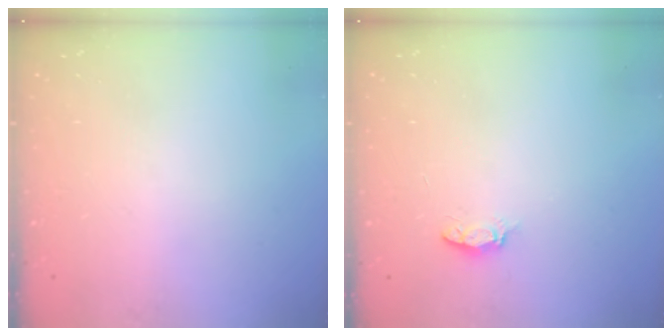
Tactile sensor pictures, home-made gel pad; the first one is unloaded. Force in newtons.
{"total": 3.1, "press": 3.1, "slide": 0.4}